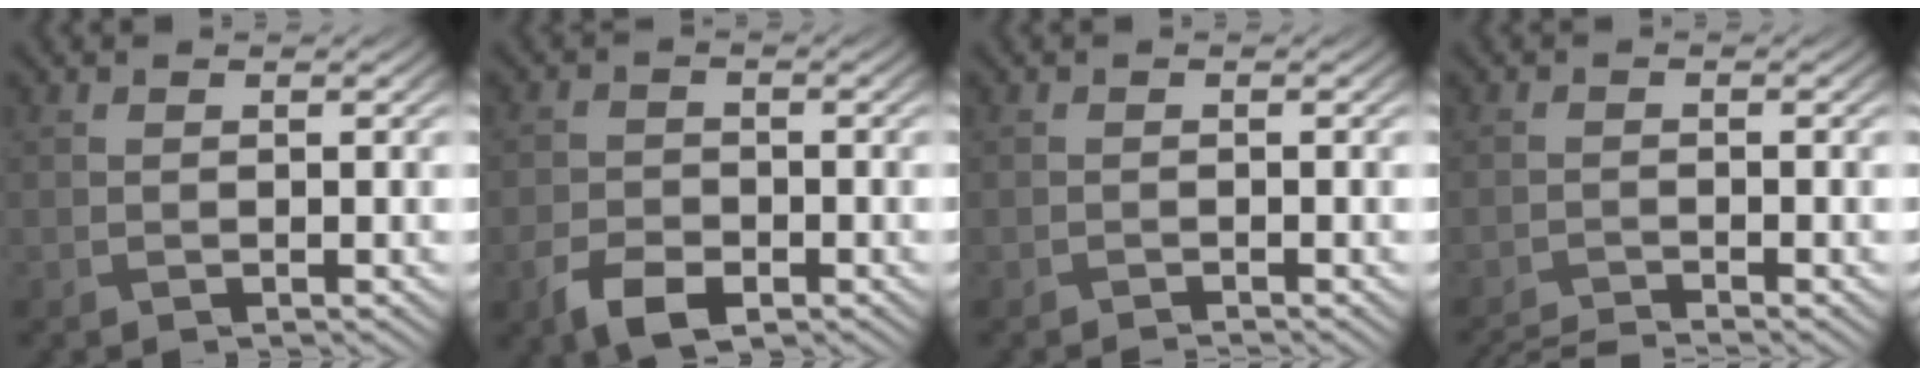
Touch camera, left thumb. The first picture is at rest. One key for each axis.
{"total": 5.1, "fx": -2.7, "fy": 3.0, "fz": 3.0, "tx": -0.068, "ty": -0.012, "tz": -0.055}
{"total": 0.5, "fx": -0.5, "fy": -0.2, "fz": 0.1, "tx": 0.000, "ty": 0.004, "tz": -0.012}
{"total": 3.5, "fx": -3.2, "fy": 0.1, "fz": 1.5, "tx": -0.029, "ty": -0.001, "tz": -0.068}